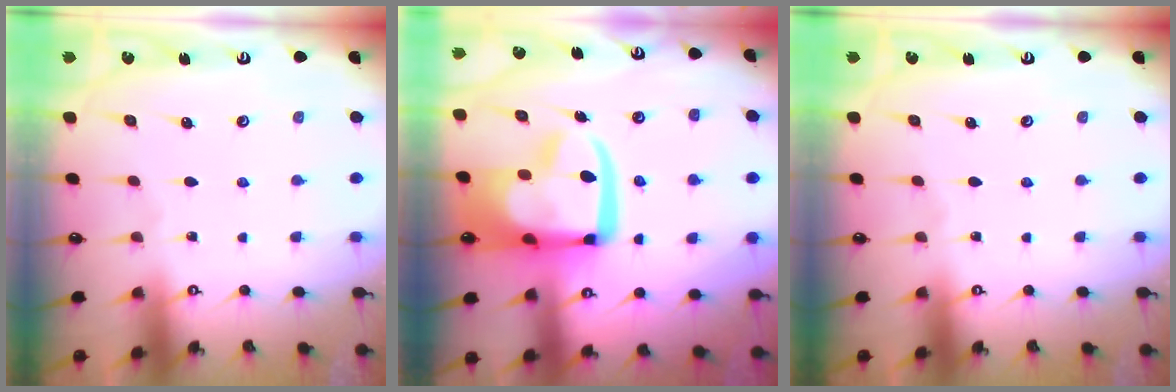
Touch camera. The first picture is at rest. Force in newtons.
{"total": 19.3, "press": 19.1, "slide": 2.3}
{"total": 0.0}